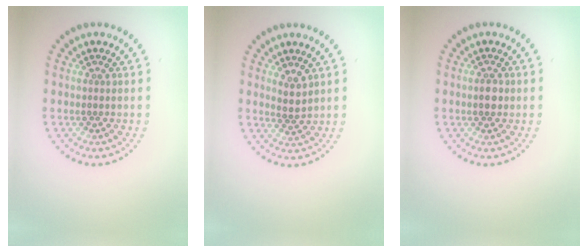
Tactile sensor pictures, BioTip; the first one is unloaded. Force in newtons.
{"total": 1.7, "press": 1.3, "slide": 1.1}
{"total": 1.2, "press": 1.1, "slide": 0.4}